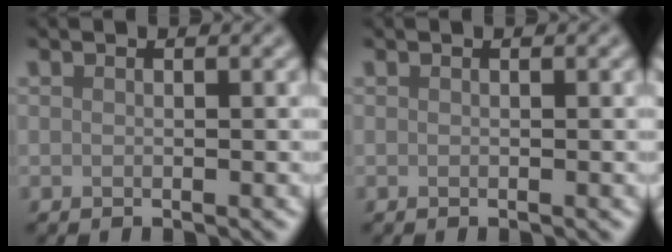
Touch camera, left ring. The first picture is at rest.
{"total": 0.0}